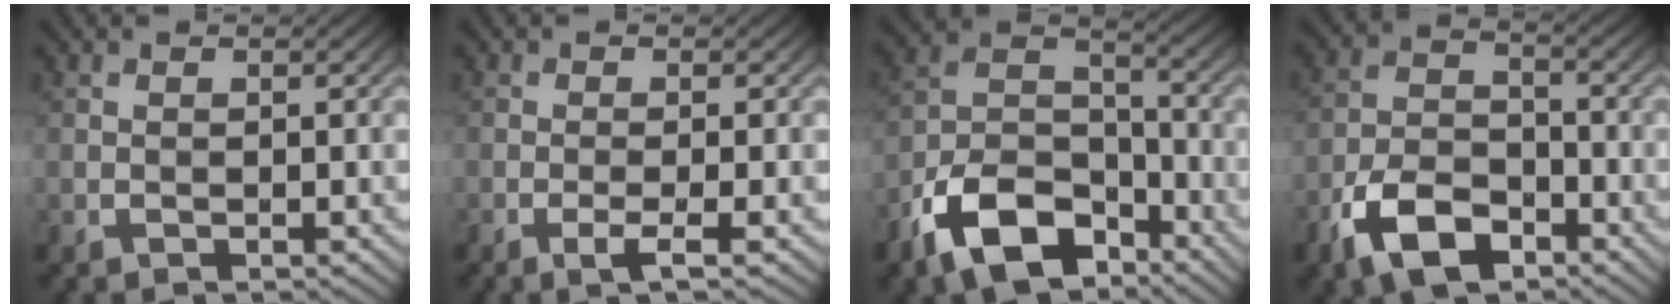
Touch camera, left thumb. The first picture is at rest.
{"total": 2.1, "force": [-0.9, 0.1, 1.8], "torque": [-0.031, 0.004, -0.023]}
{"total": 12.1, "force": [-7.9, 6.4, 6.6], "torque": [-0.138, -0.006, -0.165]}
{"total": 8.0, "force": [-4.9, 4.3, 4.6], "torque": [-0.093, -0.002, -0.107]}